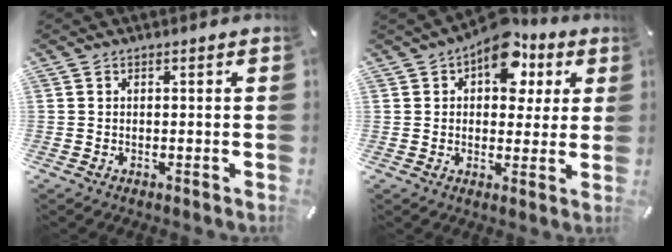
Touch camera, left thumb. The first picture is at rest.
{"total": 12.1, "force": [5.9, 7.4, 7.6], "torque": [-0.098, -0.026, 0.101]}